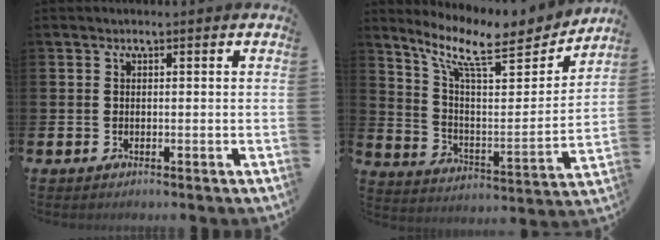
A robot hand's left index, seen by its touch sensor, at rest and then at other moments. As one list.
[{"total": 11.3, "force": [8.9, 3.3, 6.1], "torque": [-0.141, -0.056, 0.150]}]